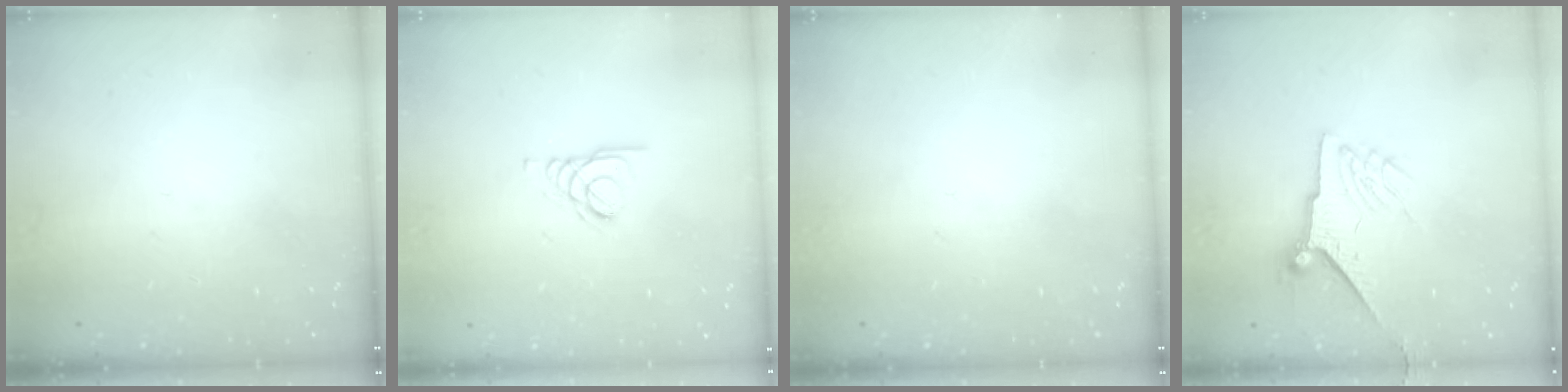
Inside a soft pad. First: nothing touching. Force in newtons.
{"total": 1.6, "press": 1.6, "slide": 0.2}
{"total": 0.0}
{"total": 9.1, "press": 9.1, "slide": 1.0}